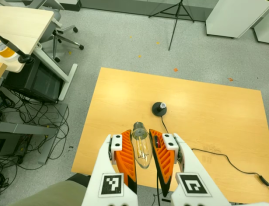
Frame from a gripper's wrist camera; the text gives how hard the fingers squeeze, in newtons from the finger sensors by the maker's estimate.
{"total": 20.9, "left": 22.5, "right": 19.3}